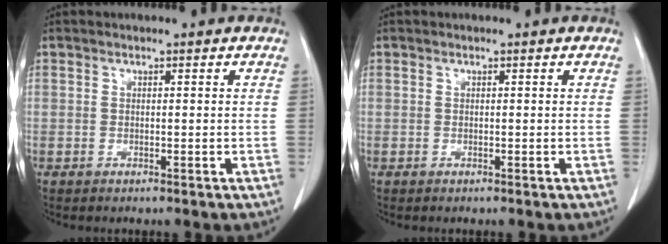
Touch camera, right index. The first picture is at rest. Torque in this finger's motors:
{"motor_torque": [0.00, 0.00, 0.00, 0.00]}